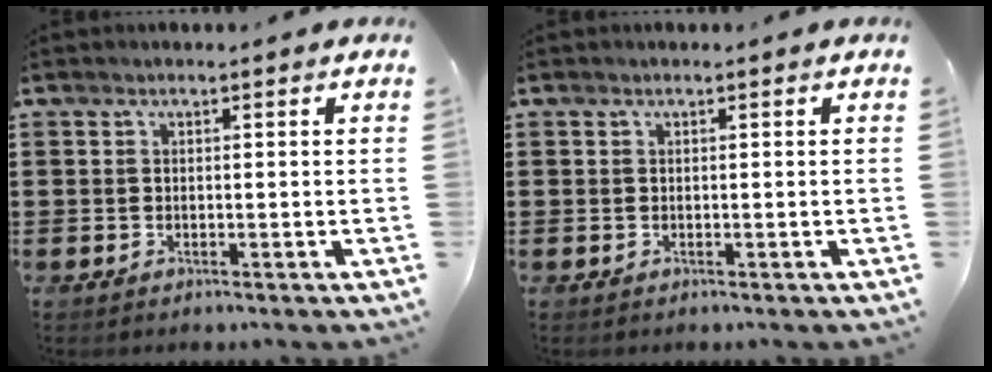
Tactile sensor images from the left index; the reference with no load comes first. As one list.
[{"total": 0.0}]